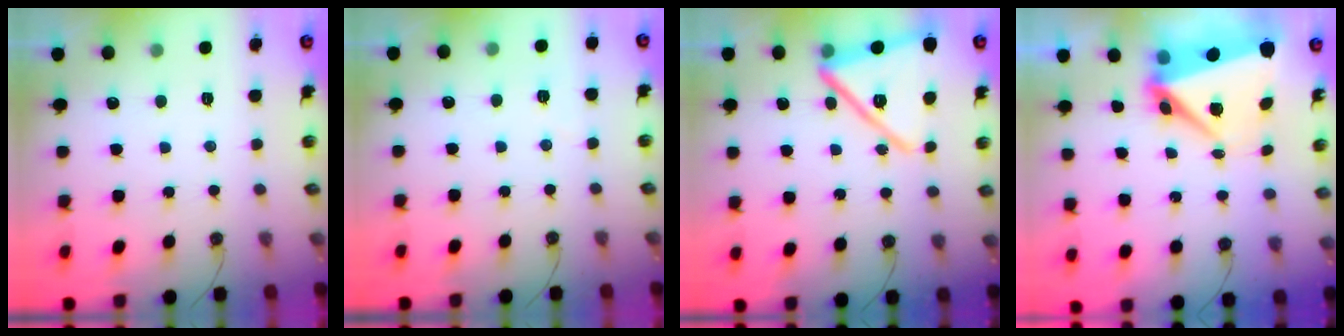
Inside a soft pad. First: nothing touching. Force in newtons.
{"total": 1.5, "press": 1.5, "slide": 0.5}
{"total": 17.7, "press": 17.5, "slide": 2.6}
{"total": 9.4, "press": 9.1, "slide": 2.2}